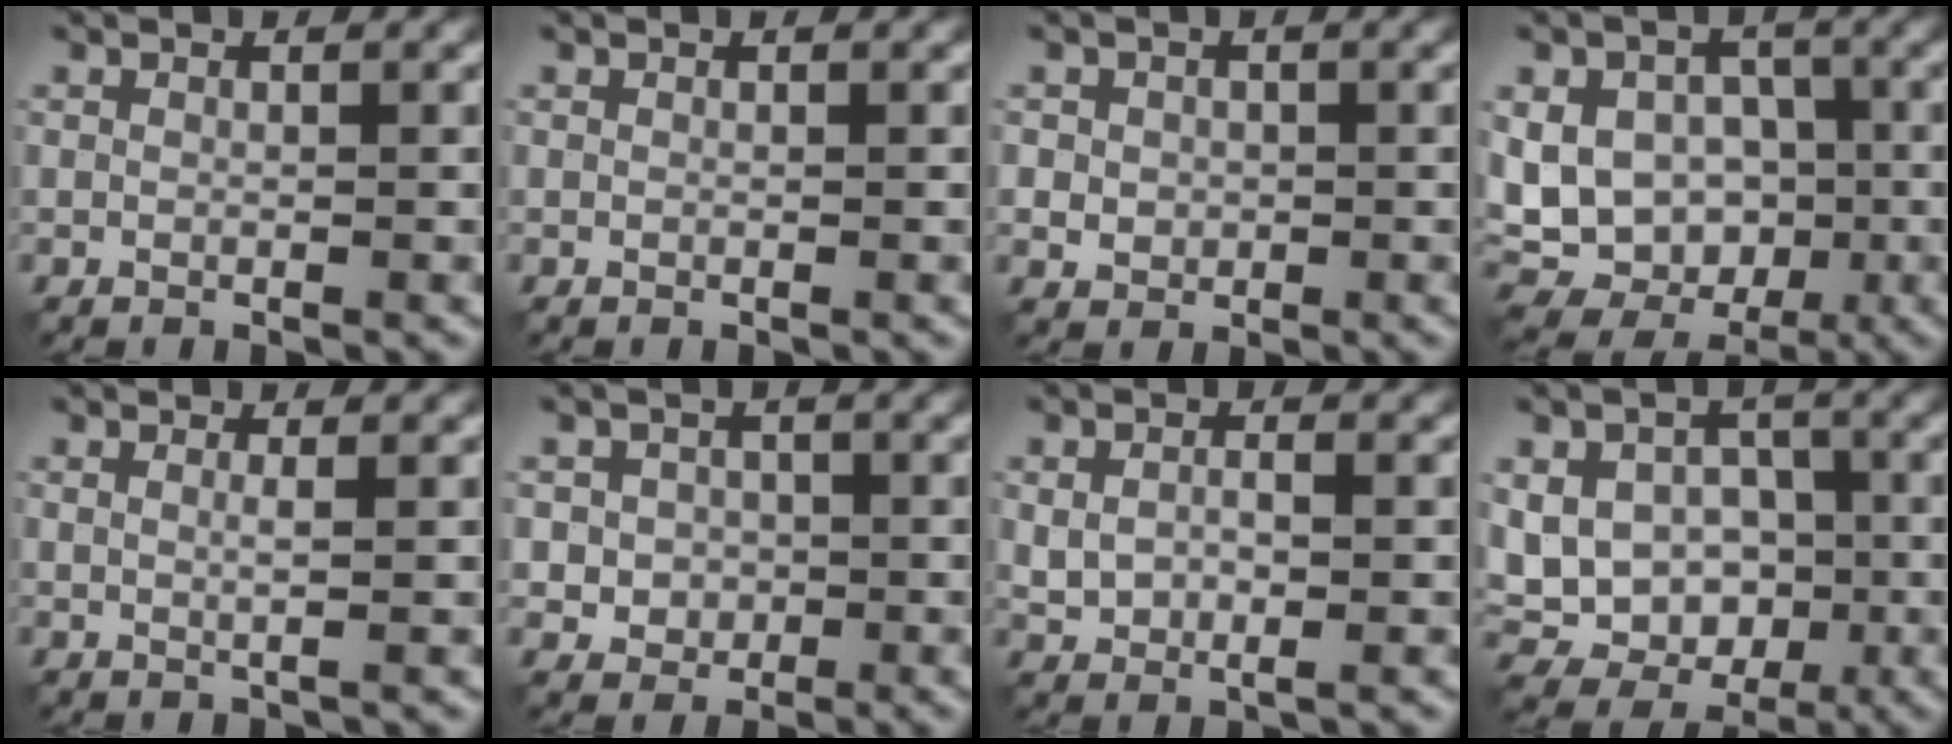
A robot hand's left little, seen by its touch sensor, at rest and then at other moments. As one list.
[{"total": 0.0}, {"total": 1.7, "force": [0.1, 1.6, 0.6], "torque": [-0.006, -0.004, 0.004]}, {"total": 12.4, "force": [-0.9, 10.6, 6.4], "torque": [-0.107, 0.028, -0.024]}, {"total": 1.1, "force": [0.3, 0.3, 1.0], "torque": [-0.017, 0.000, 0.002]}, {"total": 2.6, "force": [-0.1, 2.4, 0.9], "torque": [-0.005, -0.004, -0.007]}, {"total": 3.1, "force": [0.2, 1.9, 2.5], "torque": [-0.056, -0.002, 0.004]}, {"total": 9.5, "force": [-0.5, 7.7, 5.5], "torque": [-0.074, 0.005, -0.012]}]